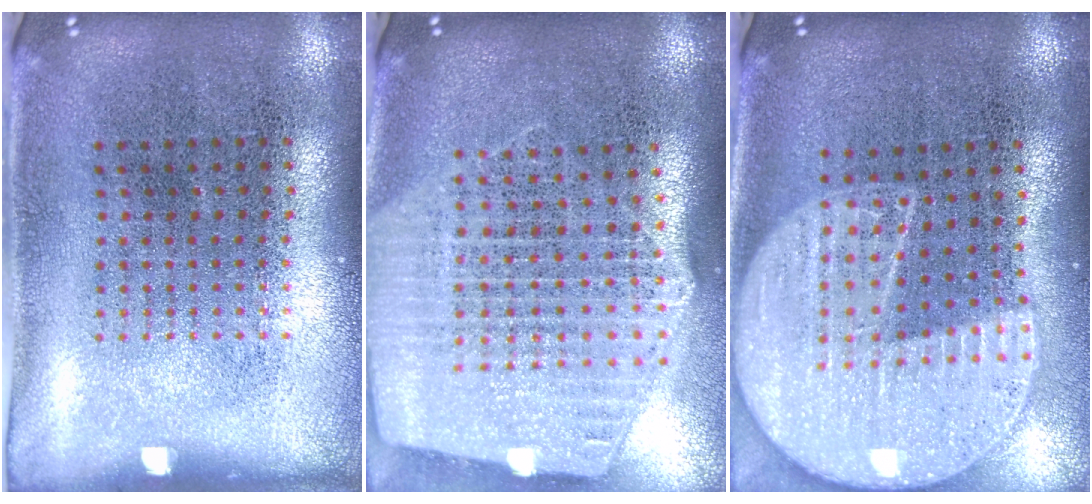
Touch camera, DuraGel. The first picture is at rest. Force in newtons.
{"total": 2.6, "press": 2.3, "slide": 1.3}
{"total": 2.3, "press": 2.0, "slide": 1.1}